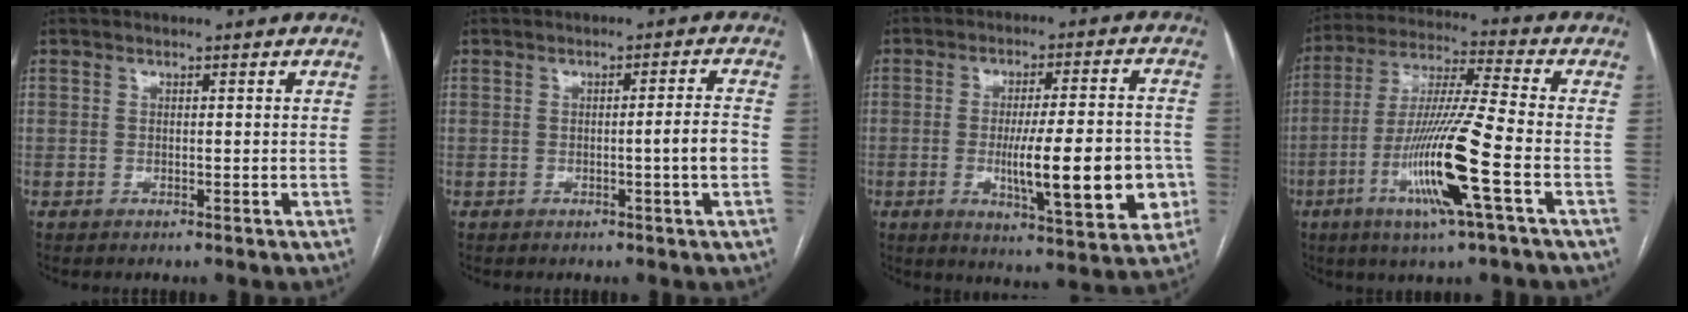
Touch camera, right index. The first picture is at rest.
{"total": 3.6, "force": [-0.9, -0.6, 3.5], "torque": [-0.047, -0.001, -0.014]}
{"total": 15.9, "force": [-3.2, 2.7, 15.3], "torque": [-0.223, -0.004, -0.038]}
{"total": 15.2, "force": [-5.3, -0.6, 14.2], "torque": [-0.286, -0.016, -0.105]}